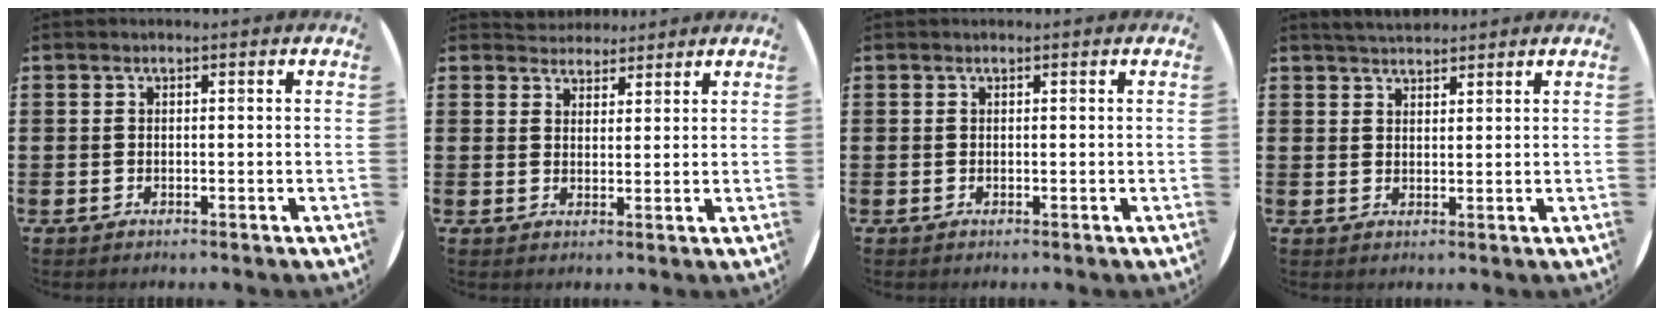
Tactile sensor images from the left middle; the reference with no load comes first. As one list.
[{"total": 3.3, "force": [3.1, 0.9, -0.3], "torque": [-0.003, -0.005, 0.060]}, {"total": 0.0}, {"total": 2.9, "force": [2.9, 0.5, 0.4], "torque": [-0.011, -0.002, 0.053]}]